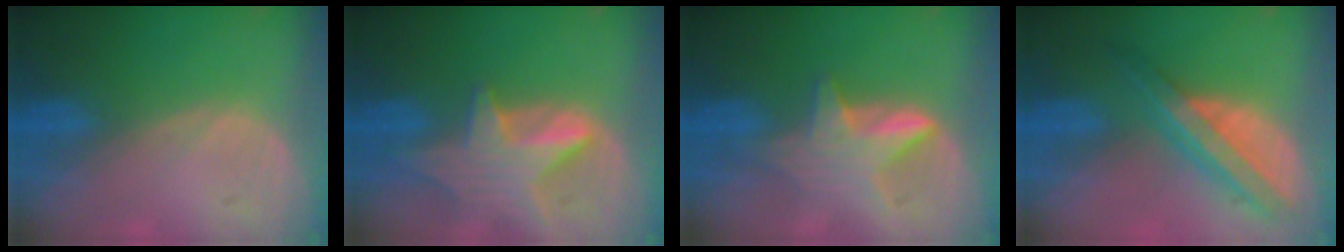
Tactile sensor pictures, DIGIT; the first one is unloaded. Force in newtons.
{"total": 8.0, "press": 7.3, "slide": 3.2}
{"total": 6.1, "press": 5.8, "slide": 2.1}
{"total": 8.0, "press": 6.7, "slide": 4.4}